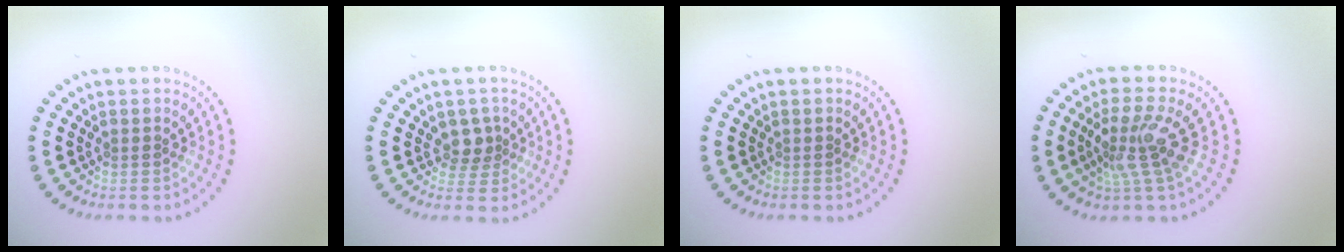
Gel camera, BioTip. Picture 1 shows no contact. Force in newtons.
{"total": 2.1, "press": 1.7, "slide": 1.1}
{"total": 0.0}
{"total": 3.6, "press": 3.0, "slide": 2.0}